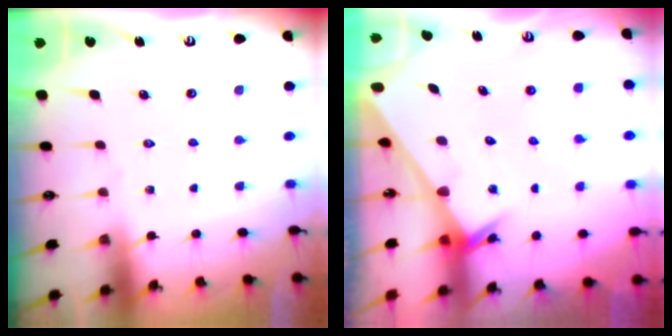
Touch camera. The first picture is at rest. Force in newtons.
{"total": 1.8, "press": 1.8, "slide": 0.1}